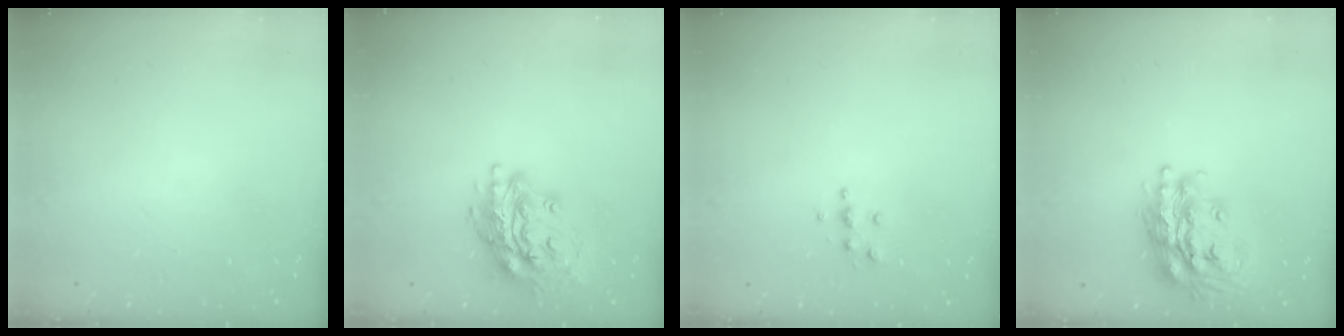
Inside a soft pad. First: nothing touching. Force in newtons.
{"total": 16.9, "press": 16.8, "slide": 1.5}
{"total": 4.9, "press": 4.9, "slide": 0.5}
{"total": 18.8, "press": 18.8, "slide": 1.5}